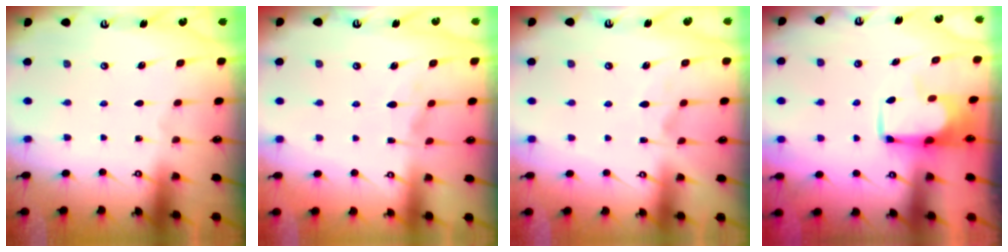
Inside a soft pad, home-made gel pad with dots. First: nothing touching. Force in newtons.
{"total": 2.3, "press": 2.1, "slide": 1.1}
{"total": 4.3, "press": 4.1, "slide": 1.2}
{"total": 2.2, "press": 2.2, "slide": 0.5}